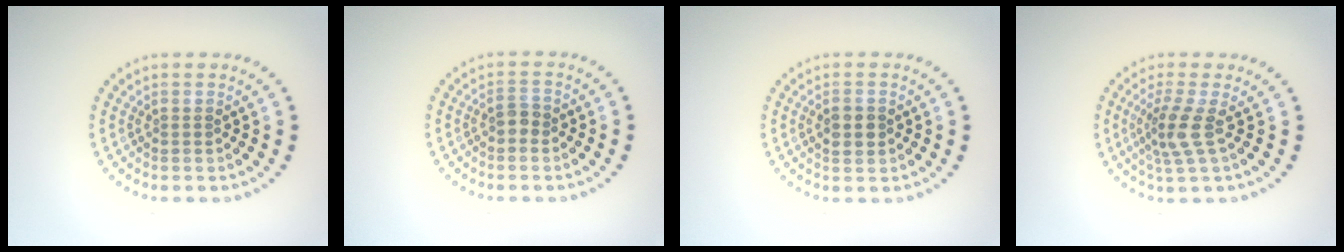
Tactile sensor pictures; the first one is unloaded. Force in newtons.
{"total": 1.2, "press": 1.2, "slide": 0.3}
{"total": 2.4, "press": 2.4, "slide": 0.0}
{"total": 2.9, "press": 2.2, "slide": 1.8}